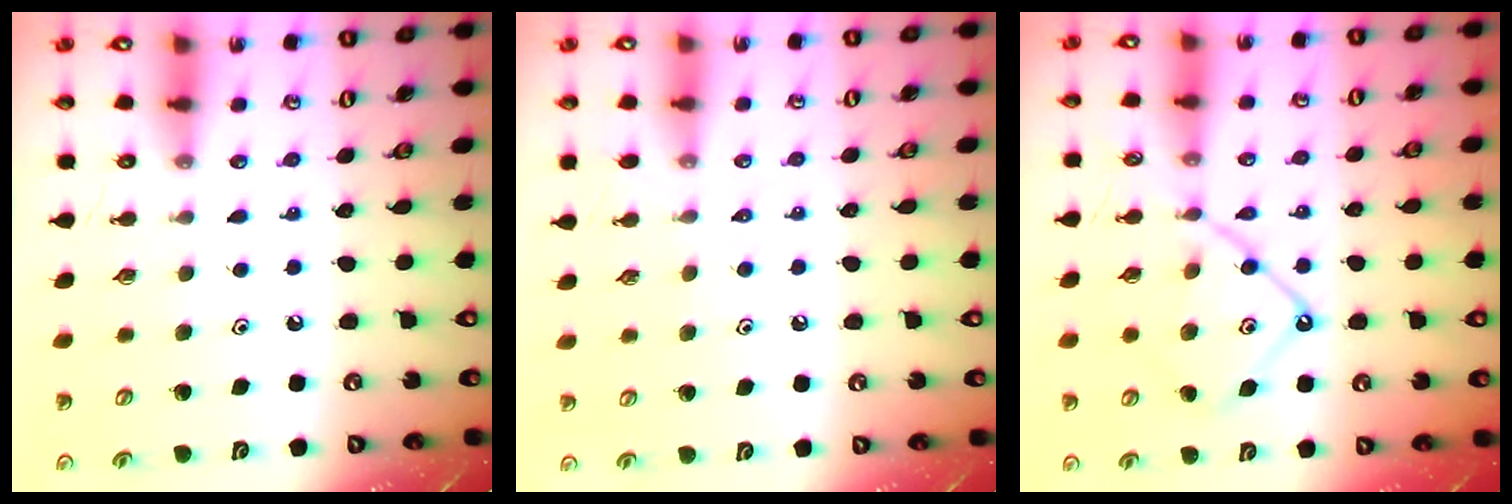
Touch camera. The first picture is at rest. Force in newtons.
{"total": 4.5, "press": 4.5, "slide": 0.8}
{"total": 12.4, "press": 12.4, "slide": 1.3}